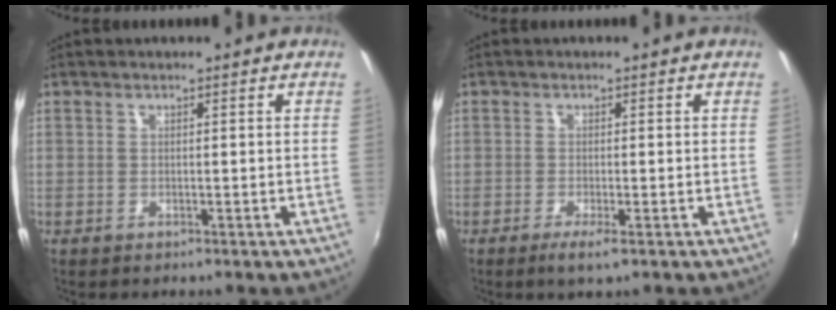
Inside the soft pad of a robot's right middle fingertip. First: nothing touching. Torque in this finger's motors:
{"motor_torque": [-0.46, -0.59, -0.01, -0.01]}